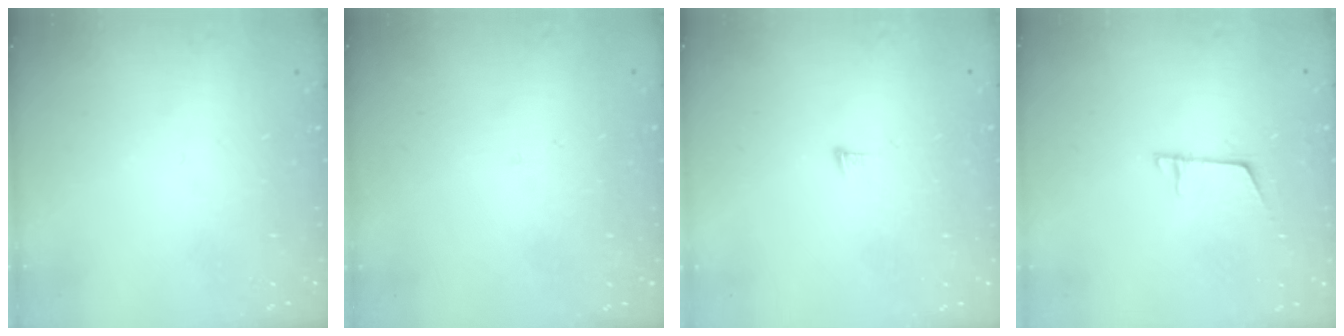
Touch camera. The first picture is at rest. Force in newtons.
{"total": 1.7, "press": 1.6, "slide": 0.1}
{"total": 3.6, "press": 3.5, "slide": 0.3}
{"total": 5.0, "press": 5.0, "slide": 0.4}